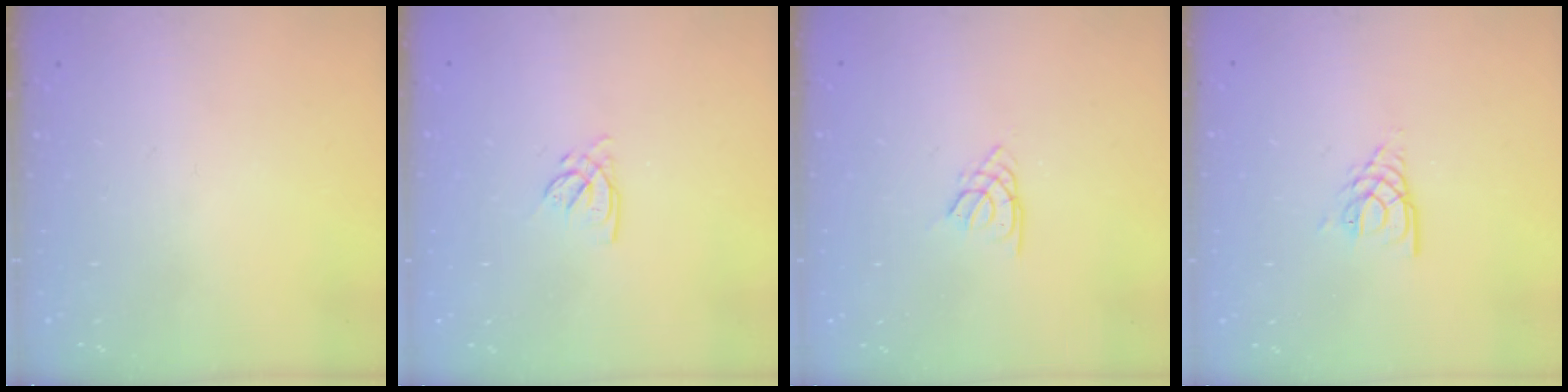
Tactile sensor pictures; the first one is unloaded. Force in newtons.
{"total": 2.8, "press": 2.8, "slide": 0.1}
{"total": 2.5, "press": 2.4, "slide": 0.5}
{"total": 3.3, "press": 3.2, "slide": 0.4}